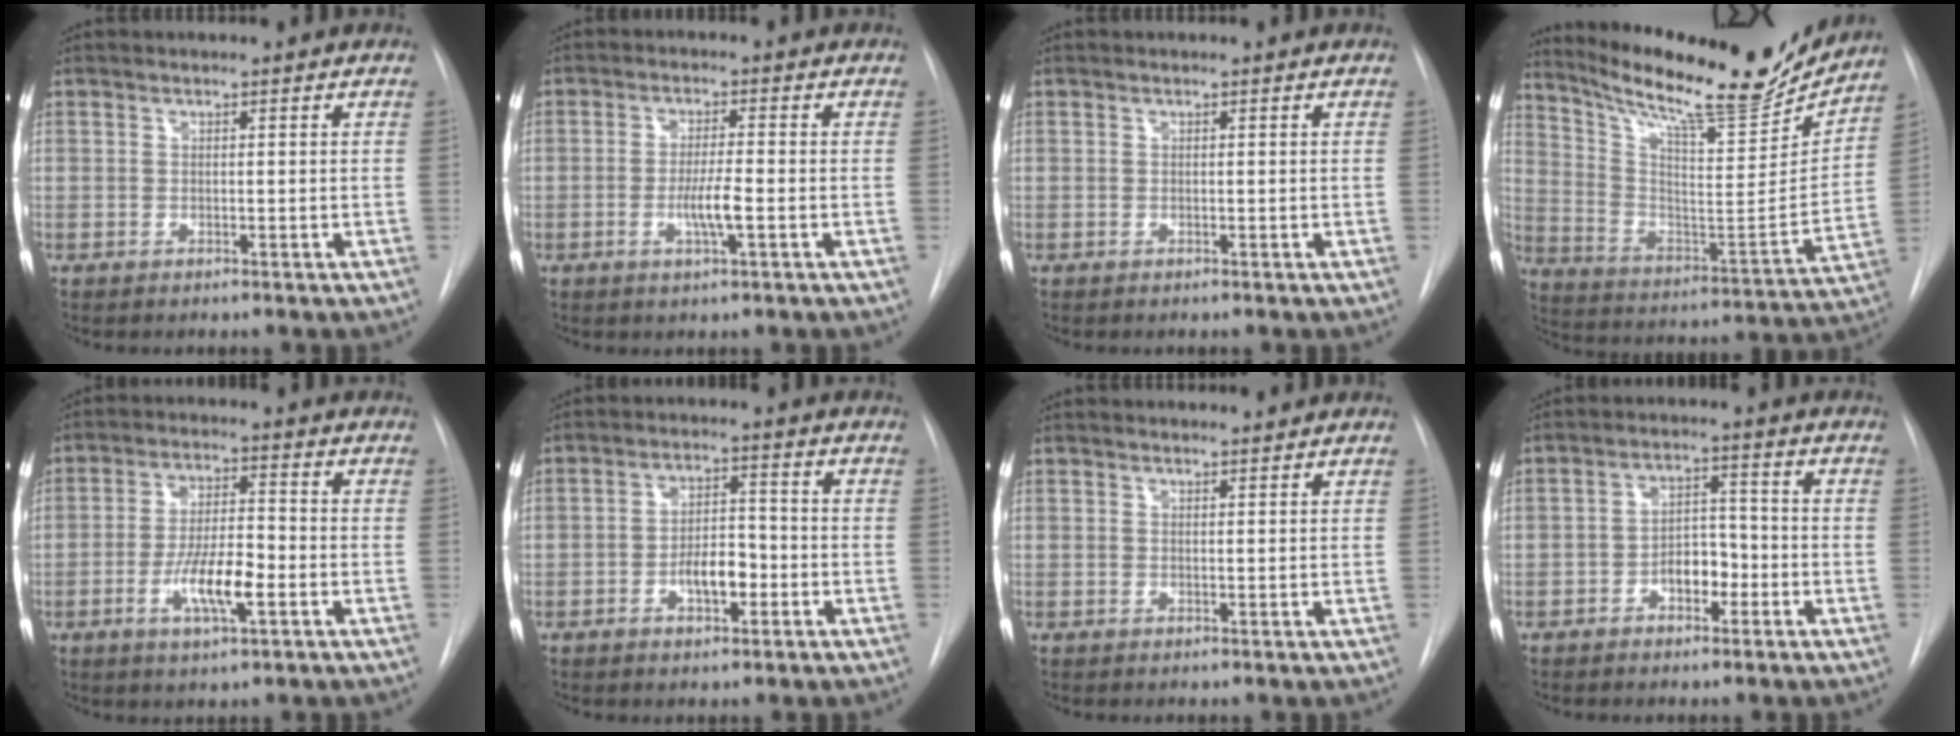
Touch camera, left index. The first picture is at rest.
{"total": 4.5, "force": [-1.7, 0.2, 4.1], "torque": [-0.079, -0.008, -0.028]}
{"total": 0.0}
{"total": 23.4, "force": [20.5, 3.1, 10.8], "torque": [-0.186, -0.052, 0.309]}
{"total": 8.3, "force": [-3.2, 1.8, 7.4], "torque": [-0.141, -0.005, -0.053]}
{"total": 5.7, "force": [-2.5, 2.4, 4.5], "torque": [-0.078, 0.008, -0.038]}
{"total": 1.2, "force": [1.2, 0.1, 0.0], "torque": [-0.006, -0.002, 0.018]}
{"total": 4.9, "force": [-2.5, 2.7, 3.3], "torque": [-0.051, 0.014, -0.041]}